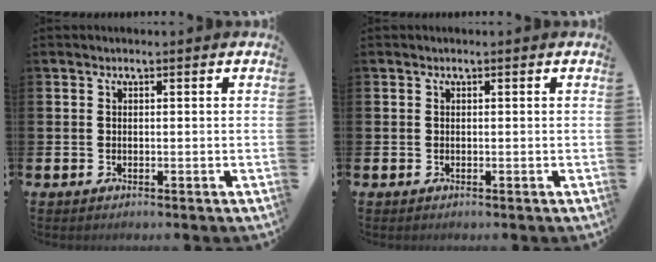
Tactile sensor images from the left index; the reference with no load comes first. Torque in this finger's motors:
{"motor_torque": [0.00, 0.00, 0.00, 0.00]}